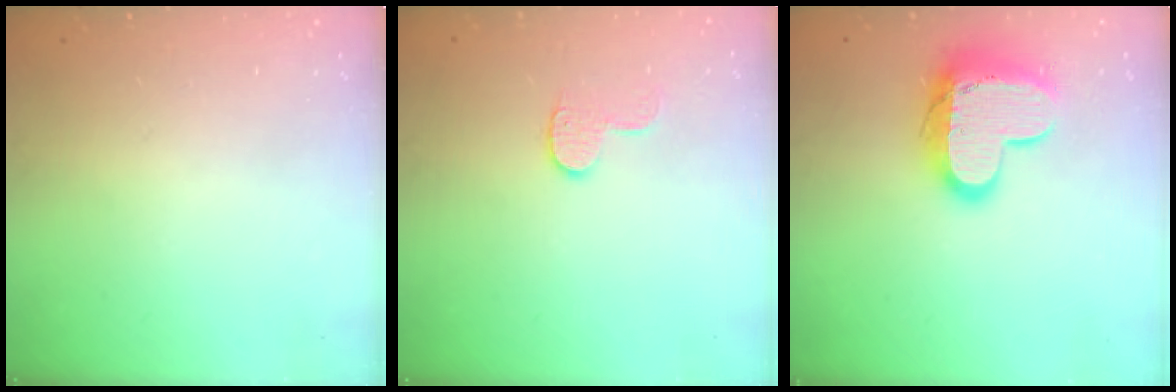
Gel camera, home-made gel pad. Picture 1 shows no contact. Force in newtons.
{"total": 6.9, "press": 6.9, "slide": 0.1}
{"total": 14.3, "press": 14.3, "slide": 1.2}